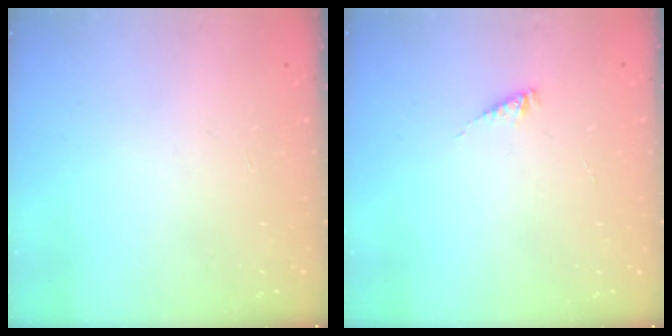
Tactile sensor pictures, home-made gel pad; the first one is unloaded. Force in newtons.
{"total": 1.7, "press": 1.6, "slide": 0.3}